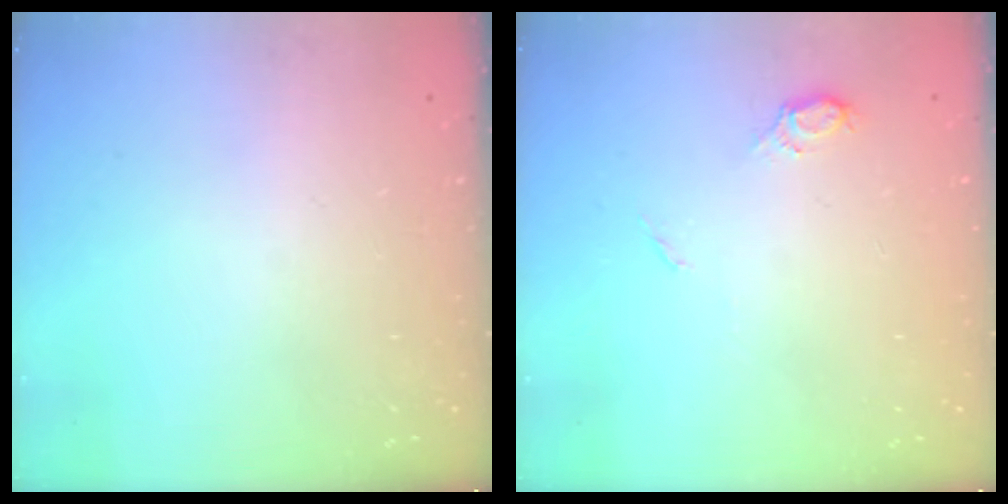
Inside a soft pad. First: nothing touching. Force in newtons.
{"total": 5.8, "press": 5.8, "slide": 0.6}